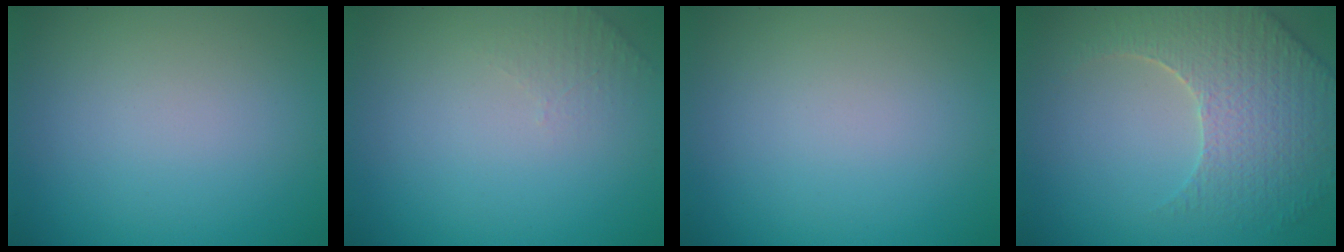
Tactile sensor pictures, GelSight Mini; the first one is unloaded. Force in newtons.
{"total": 1.3, "press": 1.2, "slide": 0.3}
{"total": 0.0}
{"total": 5.2, "press": 4.7, "slide": 2.2}